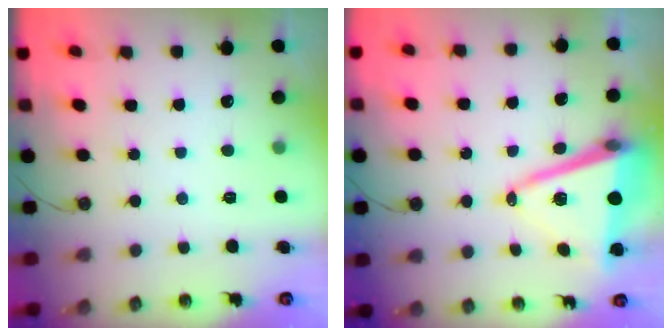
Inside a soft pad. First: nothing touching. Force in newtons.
{"total": 13.6, "press": 13.0, "slide": 4.1}